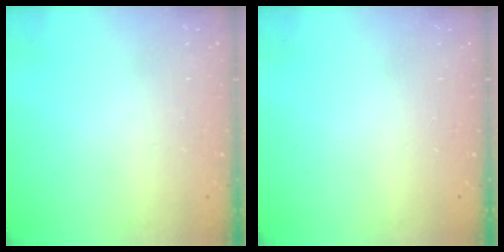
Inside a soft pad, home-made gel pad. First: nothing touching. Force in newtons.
{"total": 0.0}